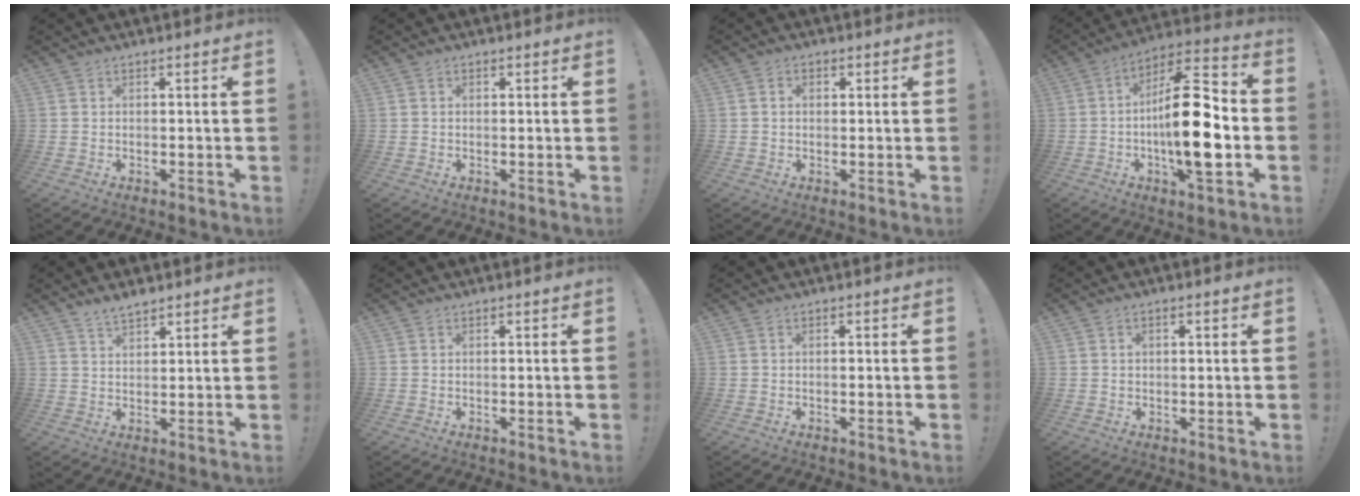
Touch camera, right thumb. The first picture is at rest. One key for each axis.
{"total": 0.6, "fx": 0.0, "fy": 0.4, "fz": 0.4, "tx": -0.007, "ty": 0.002, "tz": 0.000}
{"total": 2.0, "fx": 0.1, "fy": 1.5, "fz": 1.4, "tx": -0.026, "ty": 0.006, "tz": 0.001}
{"total": 20.3, "fx": -2.7, "fy": 6.3, "fz": 19.1, "tx": -0.324, "ty": 0.002, "tz": -0.048}
{"total": 4.0, "fx": 3.4, "fy": 1.5, "fz": 1.4, "tx": -0.027, "ty": -0.018, "tz": 0.063}
{"total": 0.0}
{"total": 0.0}
{"total": 1.2, "fx": -0.1, "fy": 0.6, "fz": 1.0, "tx": -0.029, "ty": 0.011, "tz": -0.002}